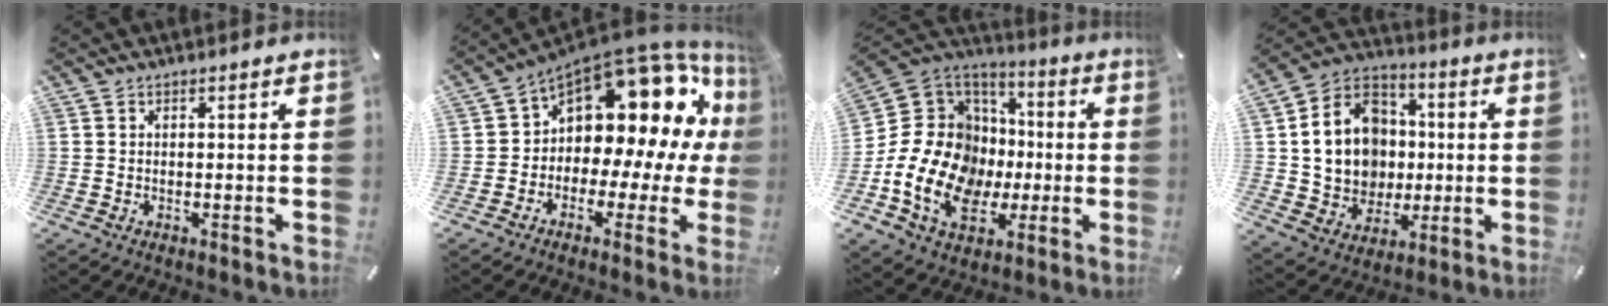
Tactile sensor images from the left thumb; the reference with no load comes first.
{"total": 14.4, "force": [7.2, 8.5, 9.1], "torque": [-0.131, -0.073, 0.114]}
{"total": 19.8, "force": [-4.7, 16.1, 10.6], "torque": [-0.218, 0.003, -0.067]}
{"total": 17.2, "force": [0.0, 15.1, 8.1], "torque": [-0.173, 0.006, 0.010]}